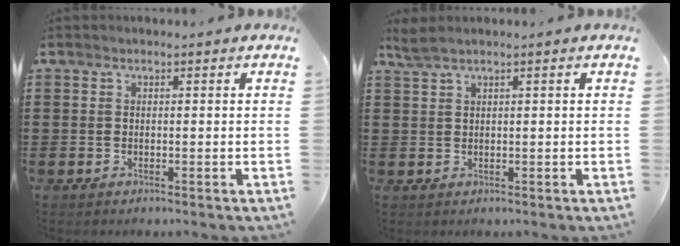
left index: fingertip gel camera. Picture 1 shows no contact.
{"total": 1.9, "force": [1.3, 0.1, 1.4], "torque": [-0.029, -0.001, 0.024]}